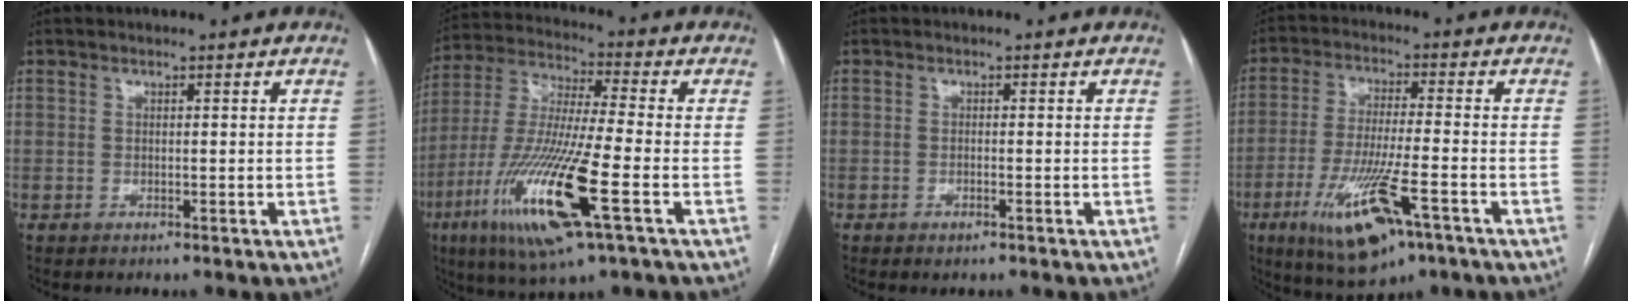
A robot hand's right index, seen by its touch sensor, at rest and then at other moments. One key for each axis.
{"total": 18.3, "fx": -6.9, "fy": 1.4, "fz": 16.9, "tx": -0.363, "ty": -0.030, "tz": -0.127}
{"total": 1.0, "fx": -0.7, "fy": 0.2, "fz": 0.7, "tx": -0.013, "ty": -0.002, "tz": -0.009}
{"total": 13.7, "fx": -6.7, "fy": 2.6, "fz": 11.7, "tx": -0.226, "ty": -0.027, "tz": -0.108}